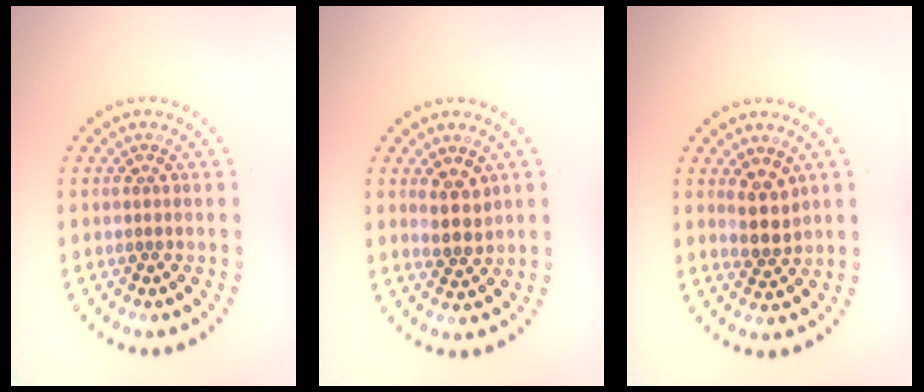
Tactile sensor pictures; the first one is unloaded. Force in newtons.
{"total": 2.3, "press": 2.1, "slide": 1.0}
{"total": 2.5, "press": 2.2, "slide": 1.2}